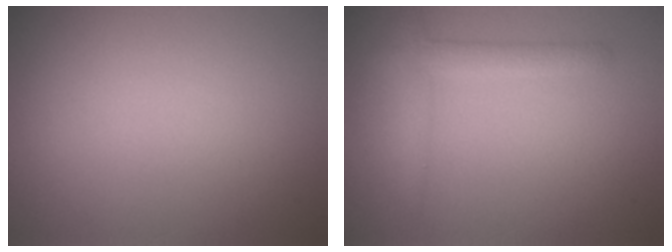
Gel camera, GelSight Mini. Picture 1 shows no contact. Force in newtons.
{"total": 2.2, "press": 2.2, "slide": 0.1}